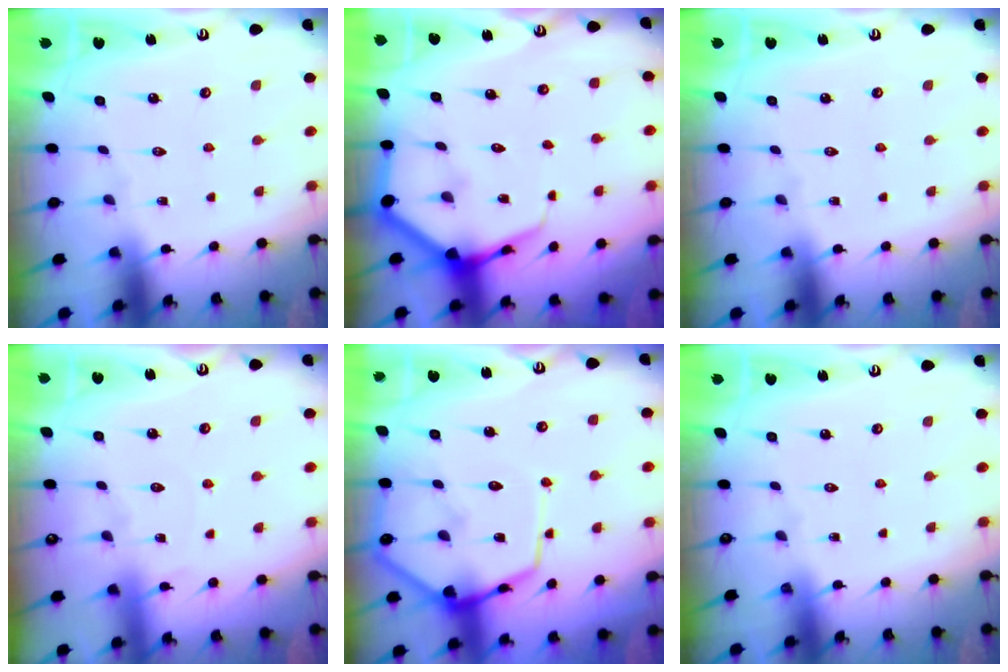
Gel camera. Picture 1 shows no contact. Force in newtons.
{"total": 6.6, "press": 6.5, "slide": 0.6}
{"total": 0.0}
{"total": 2.8, "press": 2.8, "slide": 0.4}
{"total": 12.7, "press": 12.6, "slide": 1.2}
{"total": 0.0}